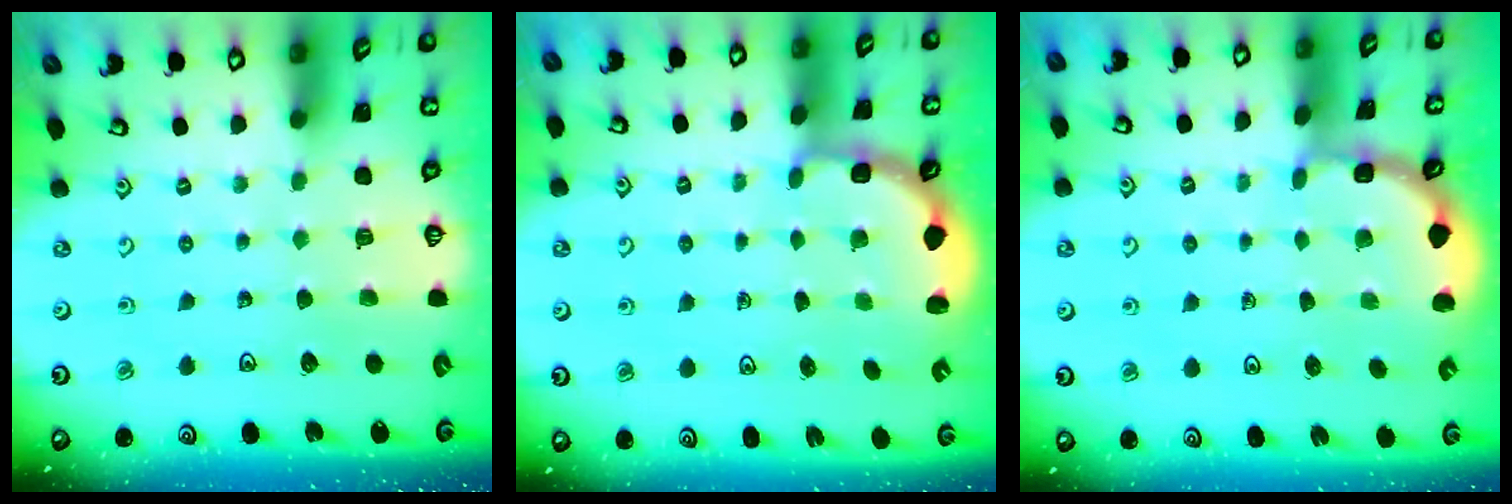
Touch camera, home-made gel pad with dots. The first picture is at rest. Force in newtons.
{"total": 3.0, "press": 2.6, "slide": 1.5}
{"total": 2.0, "press": 2.0, "slide": 0.1}